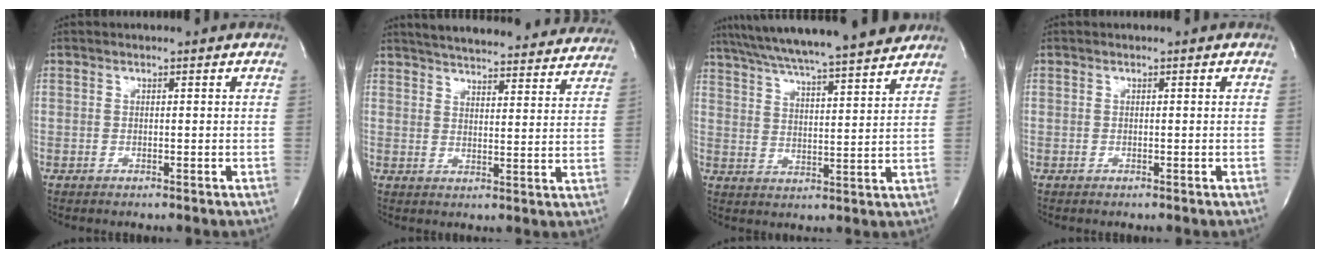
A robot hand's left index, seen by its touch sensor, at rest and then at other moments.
{"total": 27.7, "force": [25.7, 4.9, 9.1], "torque": [-0.145, -0.031, 0.314]}
{"total": 21.5, "force": [19.0, 0.6, 10.1], "torque": [-0.175, 0.010, 0.276]}
{"total": 0.0}